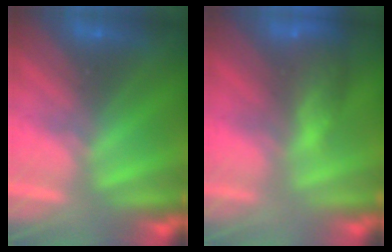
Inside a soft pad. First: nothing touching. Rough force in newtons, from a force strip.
{"total": 7.3}